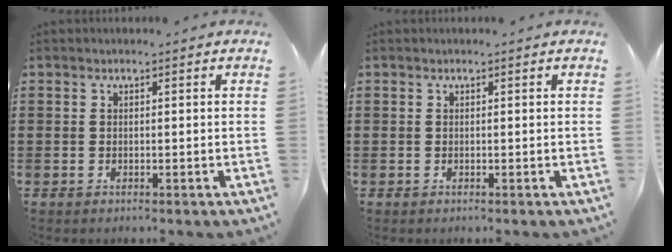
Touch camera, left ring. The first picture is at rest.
{"total": 0.0}